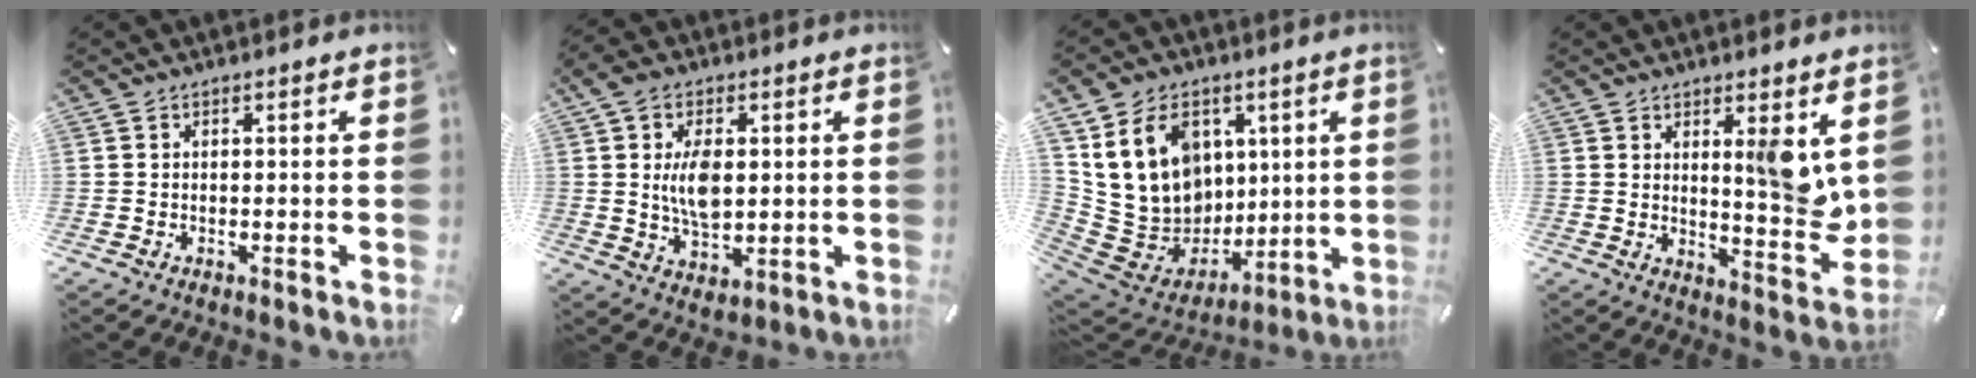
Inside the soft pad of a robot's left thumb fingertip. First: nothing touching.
{"total": 11.2, "force": [1.6, 7.2, 8.4], "torque": [-0.178, 0.002, 0.026]}
{"total": 18.4, "force": [6.7, 14.9, 8.4], "torque": [-0.154, -0.031, 0.142]}
{"total": 8.6, "force": [3.6, 2.3, 7.5], "torque": [-0.090, -0.038, 0.054]}